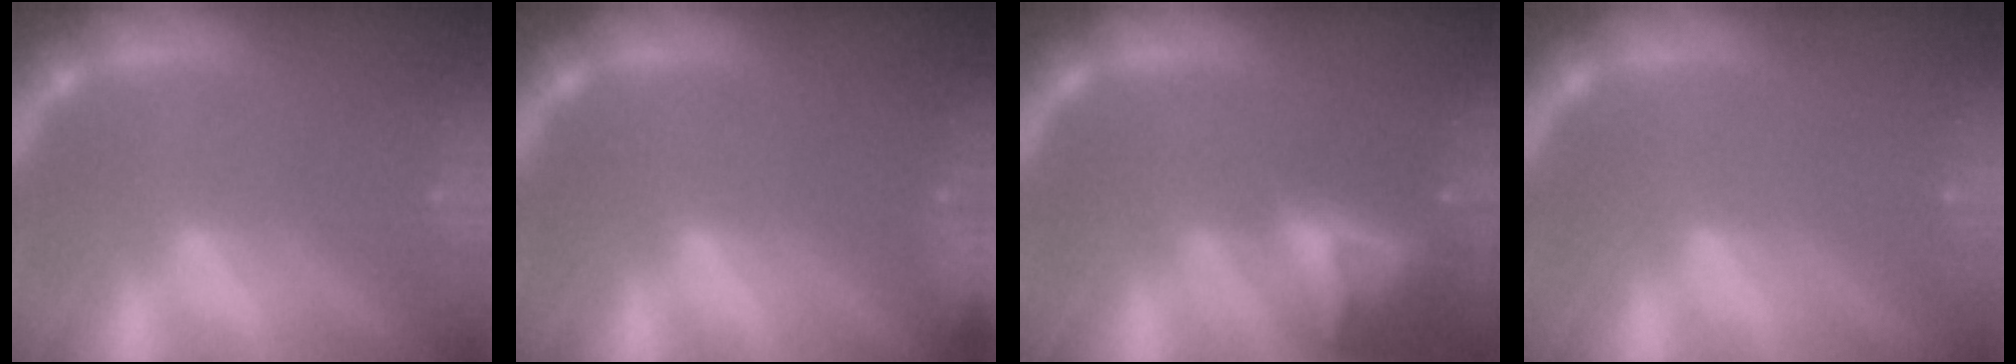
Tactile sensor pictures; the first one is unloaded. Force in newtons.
{"total": 5.0}
{"total": 8.9}
{"total": 0.0}